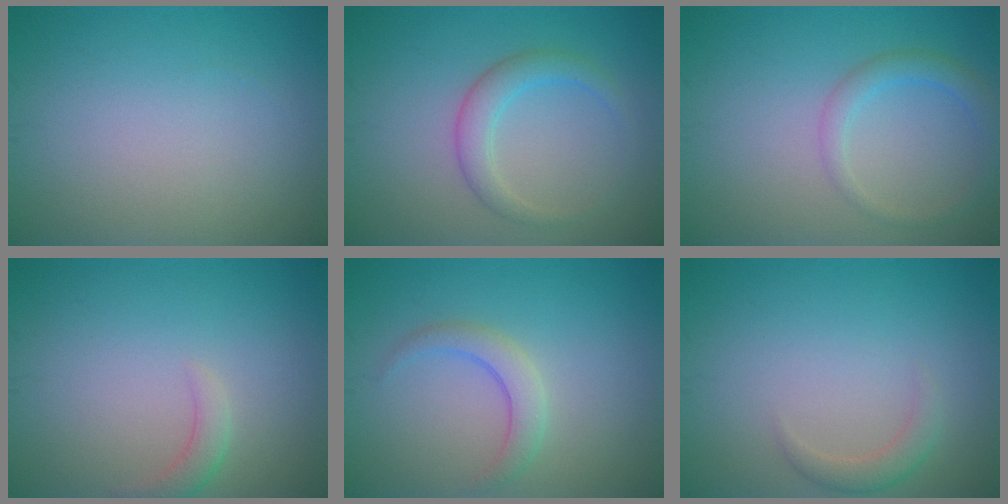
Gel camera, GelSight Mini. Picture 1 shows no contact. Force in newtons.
{"total": 2.7, "press": 2.7, "slide": 0.1}
{"total": 2.3, "press": 2.3, "slide": 0.1}
{"total": 1.6, "press": 1.6, "slide": 0.3}
{"total": 2.4, "press": 2.4, "slide": 0.1}
{"total": 1.7, "press": 1.7, "slide": 0.1}